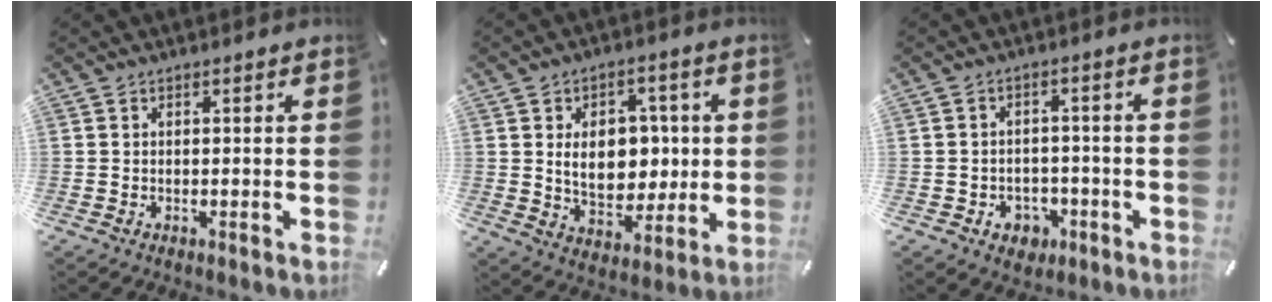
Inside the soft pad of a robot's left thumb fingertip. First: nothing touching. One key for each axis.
{"total": 12.4, "fx": 1.3, "fy": 9.0, "fz": 8.4, "tx": -0.125, "ty": 0.001, "tz": 0.021}
{"total": 4.9, "fx": -2.0, "fy": 4.3, "fz": 1.5, "tx": -0.018, "ty": 0.012, "tz": -0.034}